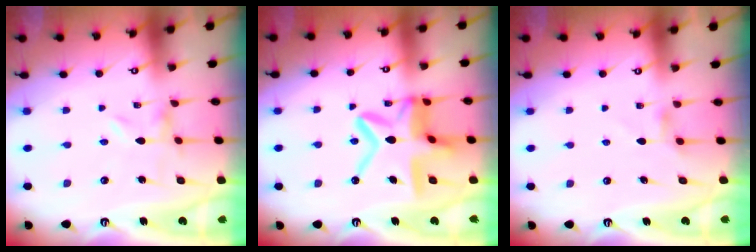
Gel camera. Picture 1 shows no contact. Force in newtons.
{"total": 18.4, "press": 18.3, "slide": 1.7}
{"total": 2.8, "press": 2.7, "slide": 0.5}